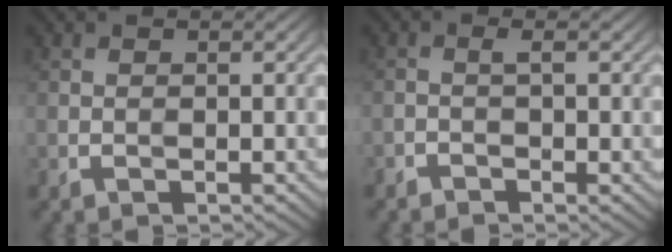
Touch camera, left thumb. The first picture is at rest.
{"total": 1.0, "force": [-0.5, 0.1, 0.9], "torque": [-0.015, 0.003, -0.010]}